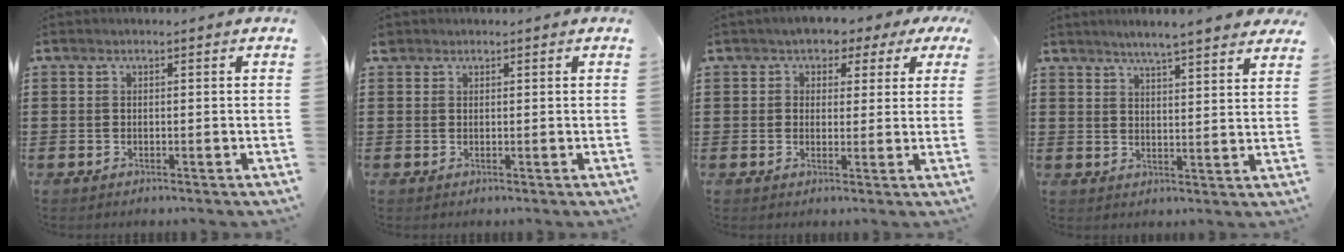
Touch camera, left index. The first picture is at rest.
{"total": 0.9, "force": [0.7, 0.5, 0.2], "torque": [-0.007, 0.003, 0.013]}
{"total": 2.8, "force": [1.6, 2.2, 0.5], "torque": [-0.028, 0.003, 0.023]}
{"total": 4.3, "force": [4.0, -0.4, 1.4], "torque": [-0.040, -0.015, 0.070]}